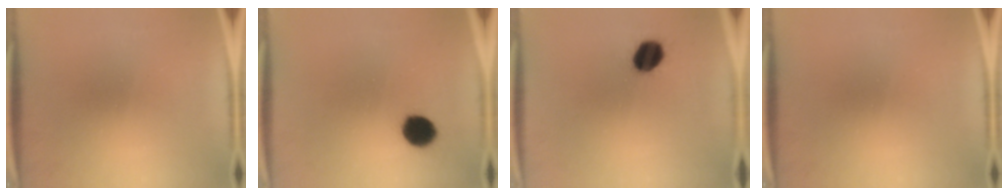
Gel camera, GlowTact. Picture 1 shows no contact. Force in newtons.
{"total": 6.4}
{"total": 7.6}
{"total": 0.0}